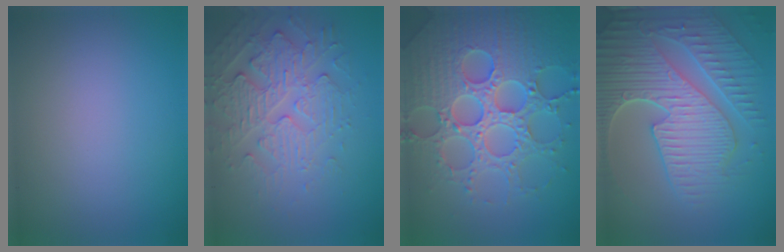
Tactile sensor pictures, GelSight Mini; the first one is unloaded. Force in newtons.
{"total": 4.3, "press": 3.8, "slide": 2.0}
{"total": 8.1, "press": 7.9, "slide": 1.7}
{"total": 8.9, "press": 6.4, "slide": 6.2}